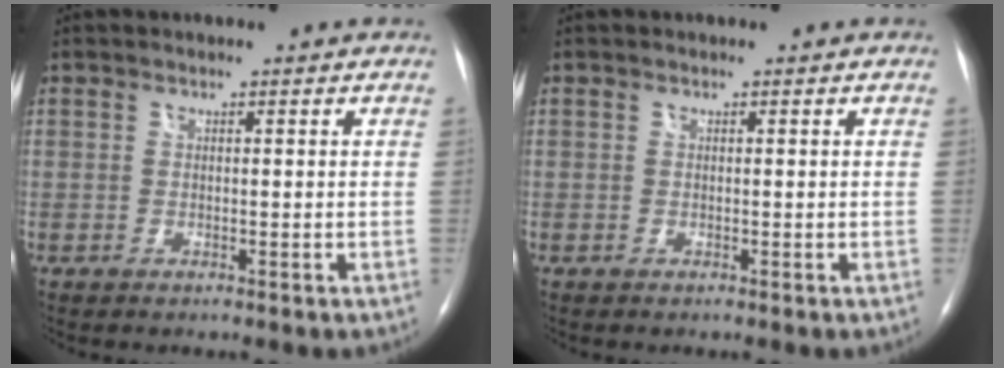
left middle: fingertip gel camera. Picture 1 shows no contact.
{"total": 0.0}